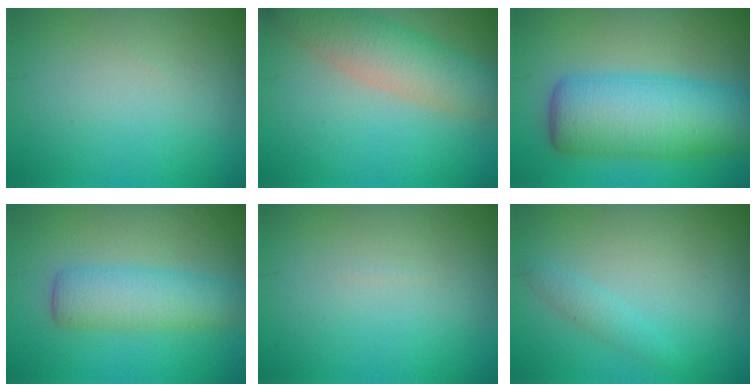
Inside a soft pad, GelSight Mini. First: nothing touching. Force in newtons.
{"total": 5.4, "press": 5.4, "slide": 0.4}
{"total": 9.7, "press": 9.7, "slide": 0.2}
{"total": 4.4, "press": 4.4, "slide": 0.2}
{"total": 0.0}
{"total": 1.3, "press": 1.3, "slide": 0.0}